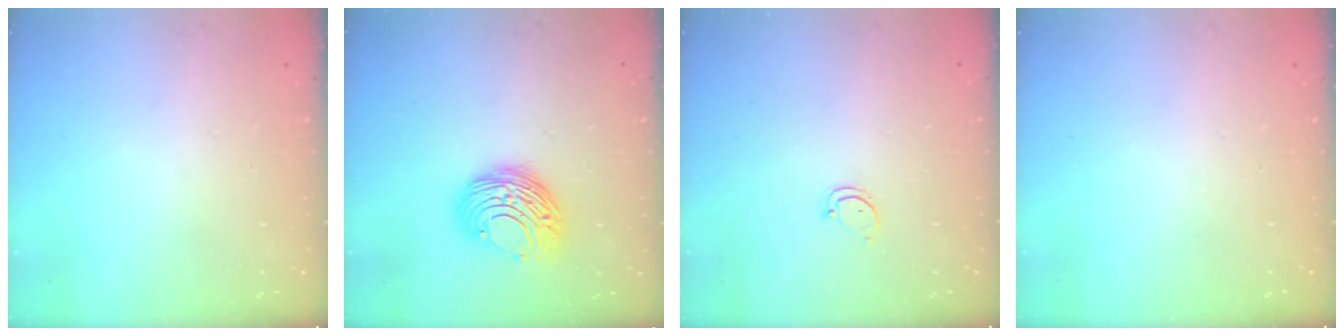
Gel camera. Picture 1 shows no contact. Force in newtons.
{"total": 10.4, "press": 10.4, "slide": 0.6}
{"total": 2.5, "press": 2.5, "slide": 0.3}
{"total": 0.0}